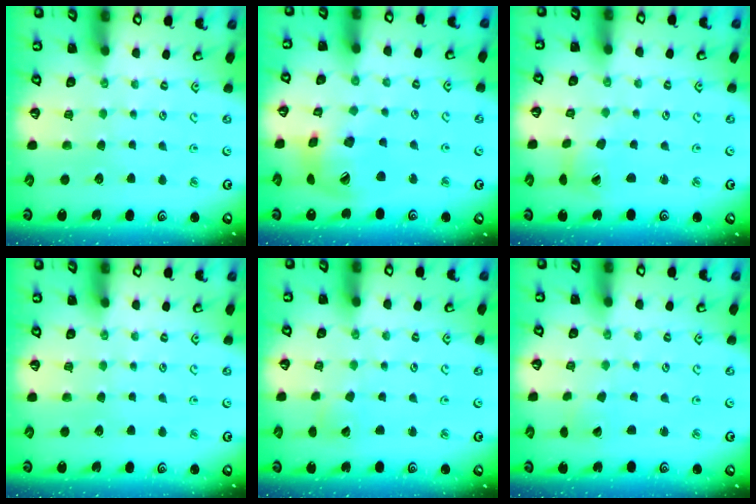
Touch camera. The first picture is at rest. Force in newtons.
{"total": 18.9, "press": 18.6, "slide": 2.9}
{"total": 2.9, "press": 2.9, "slide": 0.4}
{"total": 0.0}
{"total": 2.7, "press": 2.7, "slide": 0.3}
{"total": 1.4, "press": 1.4, "slide": 0.2}